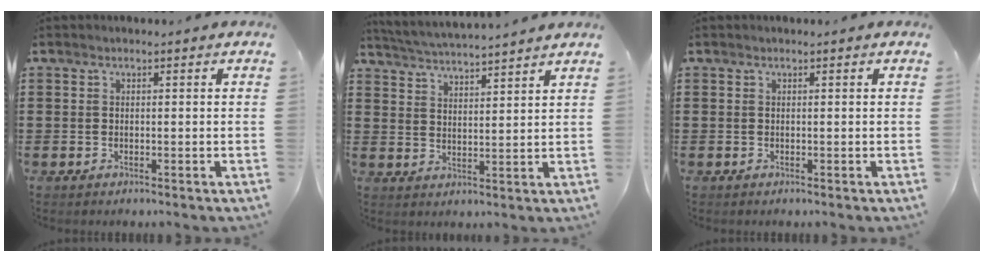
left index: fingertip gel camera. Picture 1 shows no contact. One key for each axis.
{"total": 4.2, "fx": 4.0, "fy": -1.0, "fz": 0.3, "tx": -0.022, "ty": -0.026, "tz": 0.069}
{"total": 0.0}